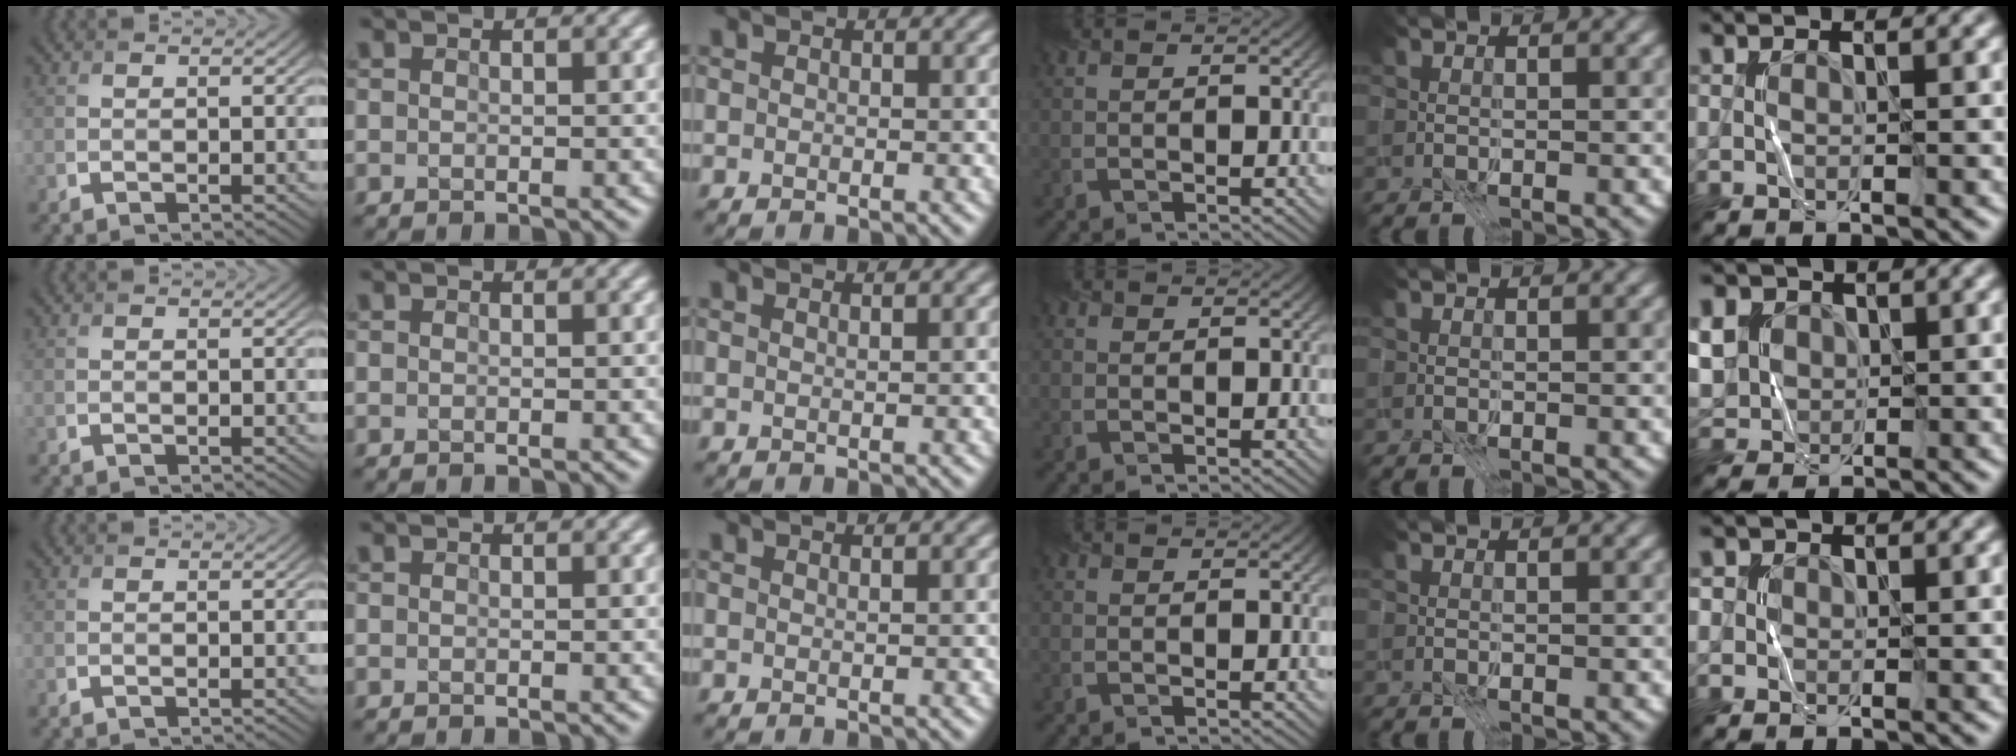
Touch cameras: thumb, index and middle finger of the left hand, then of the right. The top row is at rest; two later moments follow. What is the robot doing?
{"motion": "fold", "object": "coffee filter"}